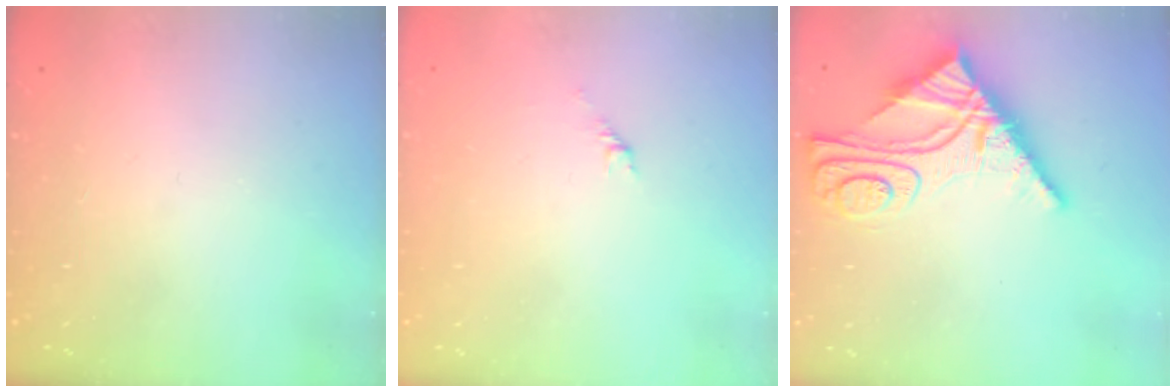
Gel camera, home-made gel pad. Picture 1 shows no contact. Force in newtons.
{"total": 1.5, "press": 1.4, "slide": 0.5}
{"total": 15.2, "press": 15.1, "slide": 1.6}